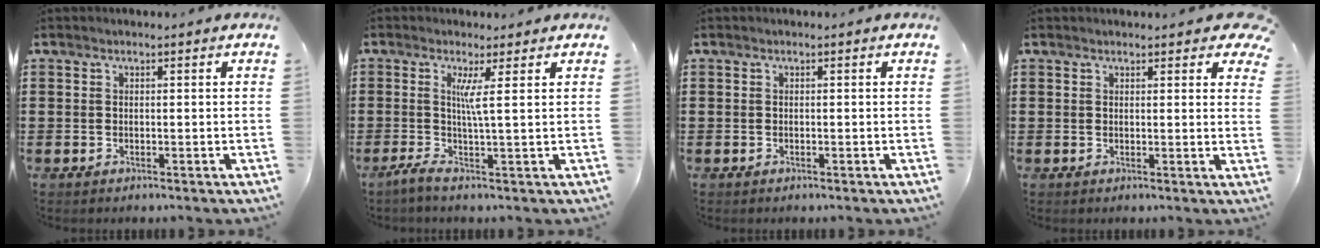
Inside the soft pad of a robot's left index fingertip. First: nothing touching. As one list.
[{"total": 4.3, "force": [0.9, -0.7, 4.2], "torque": [-0.086, -0.008, 0.011]}, {"total": 0.0}, {"total": 2.2, "force": [1.9, 1.0, 0.6], "torque": [-0.002, -0.003, 0.033]}]